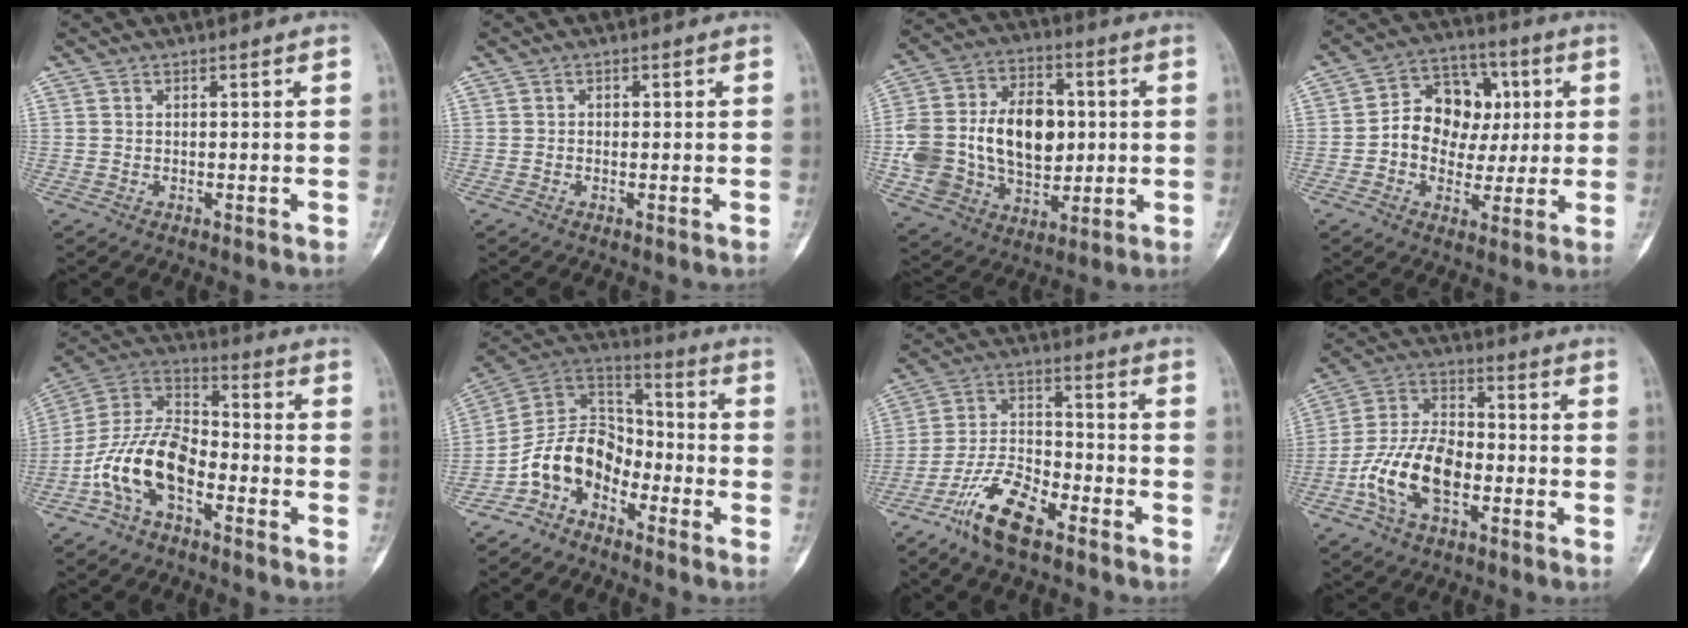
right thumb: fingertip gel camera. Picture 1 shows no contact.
{"total": 0.6, "force": [0.0, 0.5, 0.2], "torque": [0.001, 0.001, -0.005]}
{"total": 22.2, "force": [0.5, 15.4, 16.0], "torque": [-0.281, 0.016, 0.026]}
{"total": 13.0, "force": [1.0, 10.5, 7.6], "torque": [-0.072, 0.025, 0.010]}
{"total": 14.0, "force": [-5.7, 7.6, 10.3], "torque": [-0.195, 0.059, -0.116]}
{"total": 12.0, "force": [-6.7, 8.1, 5.7], "torque": [-0.083, 0.091, -0.145]}
{"total": 11.9, "force": [-7.9, 4.5, 7.7], "torque": [-0.155, 0.051, -0.155]}
{"total": 13.7, "force": [-4.4, 7.7, 10.5], "torque": [-0.199, 0.035, -0.086]}